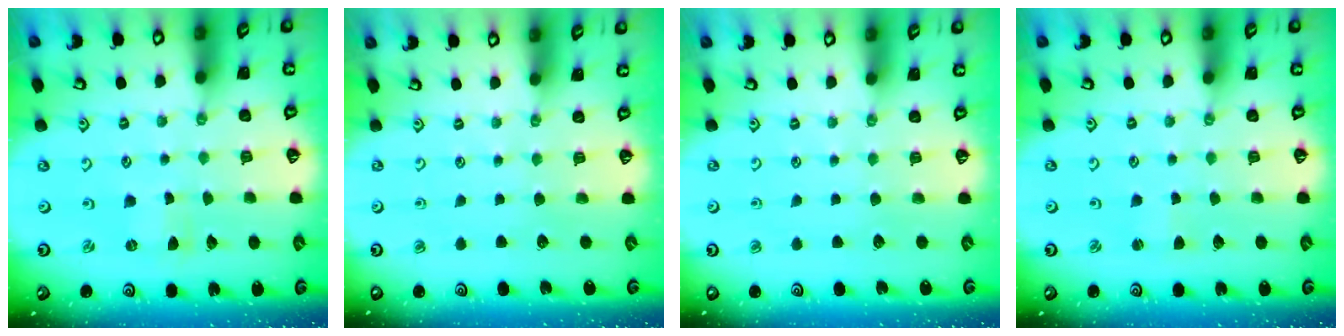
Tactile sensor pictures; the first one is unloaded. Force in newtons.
{"total": 0.0}
{"total": 0.0}
{"total": 1.1, "press": 1.1, "slide": 0.2}